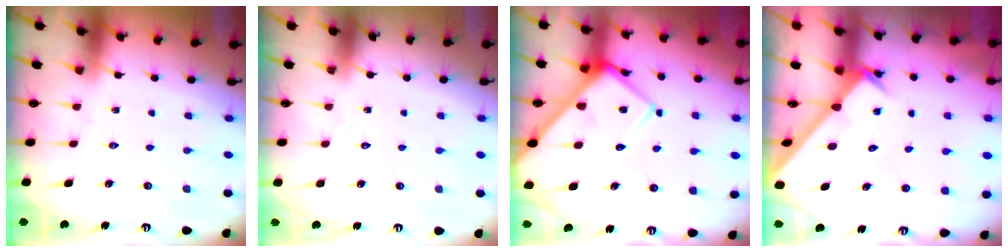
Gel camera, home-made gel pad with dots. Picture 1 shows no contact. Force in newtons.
{"total": 1.6, "press": 1.6, "slide": 0.1}
{"total": 13.8, "press": 13.8, "slide": 1.2}
{"total": 2.1, "press": 2.1, "slide": 0.2}